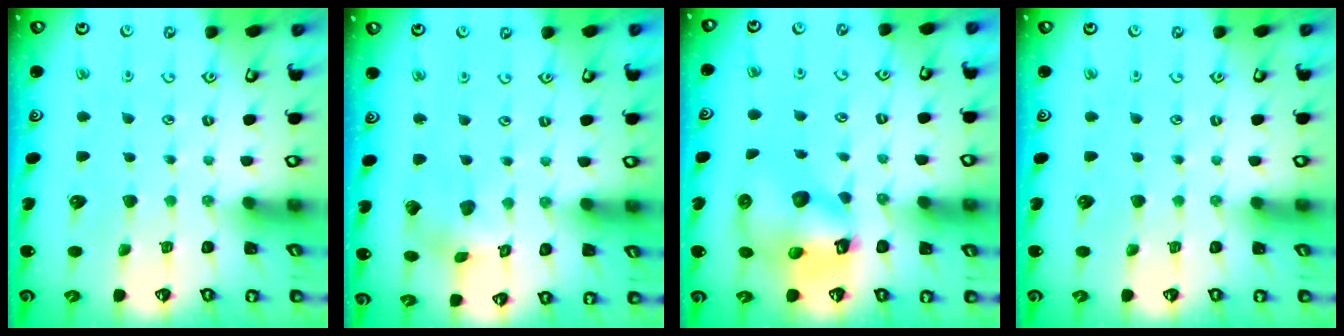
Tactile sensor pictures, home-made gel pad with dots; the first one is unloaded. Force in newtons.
{"total": 2.9, "press": 2.9, "slide": 0.3}
{"total": 11.2, "press": 11.1, "slide": 1.7}
{"total": 0.0}